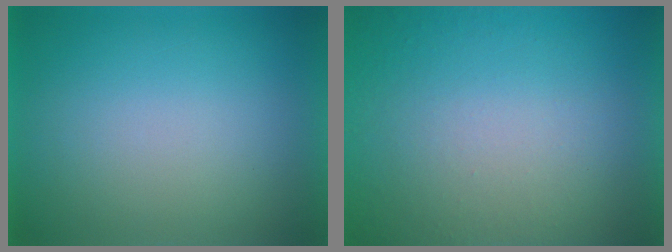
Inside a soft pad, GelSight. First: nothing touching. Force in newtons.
{"total": 7.8}